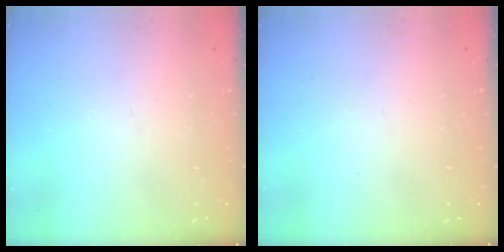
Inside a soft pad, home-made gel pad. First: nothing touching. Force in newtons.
{"total": 0.0}